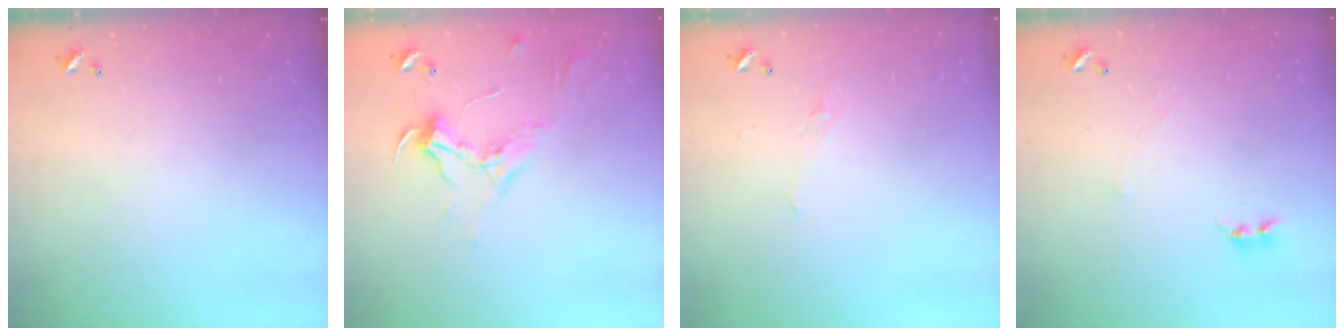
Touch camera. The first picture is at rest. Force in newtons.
{"total": 2.4, "press": 2.3, "slide": 0.8}
{"total": 0.9, "press": 0.5, "slide": 0.7}
{"total": 1.7, "press": 1.6, "slide": 0.4}